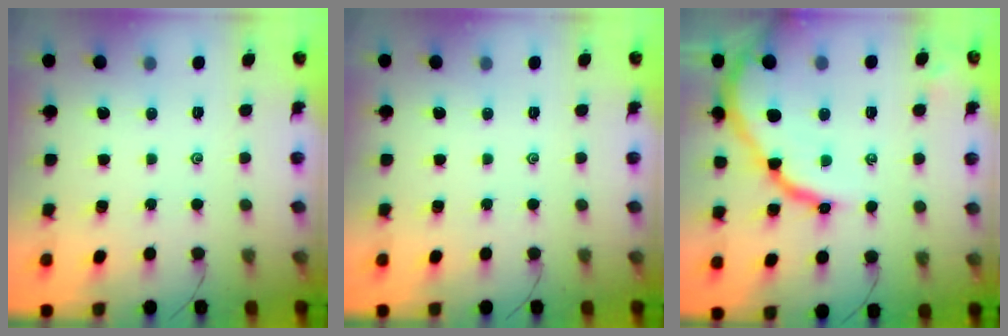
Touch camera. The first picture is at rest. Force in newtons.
{"total": 0.0}
{"total": 15.4, "press": 15.3, "slide": 1.4}